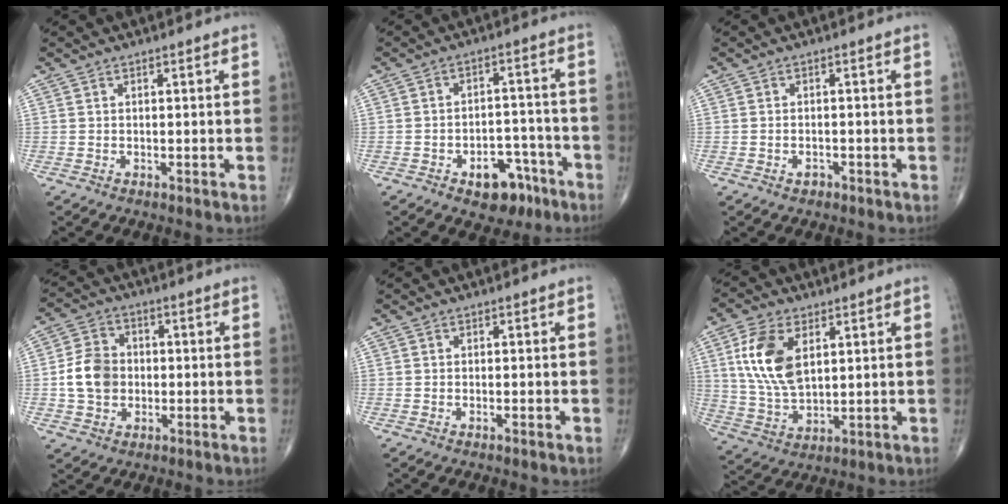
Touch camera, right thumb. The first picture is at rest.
{"total": 9.0, "force": [-5.1, 5.5, 5.0], "torque": [-0.035, 0.046, -0.067]}
{"total": 1.4, "force": [-0.8, 0.9, 0.6], "torque": [-0.011, 0.006, -0.011]}
{"total": 8.5, "force": [-0.7, 6.9, 4.9], "torque": [-0.073, 0.014, -0.017]}
{"total": 0.7, "force": [-0.2, 0.1, 0.6], "torque": [-0.014, -0.002, -0.004]}
{"total": 12.4, "force": [3.9, 6.9, 9.6], "torque": [-0.186, -0.013, 0.080]}